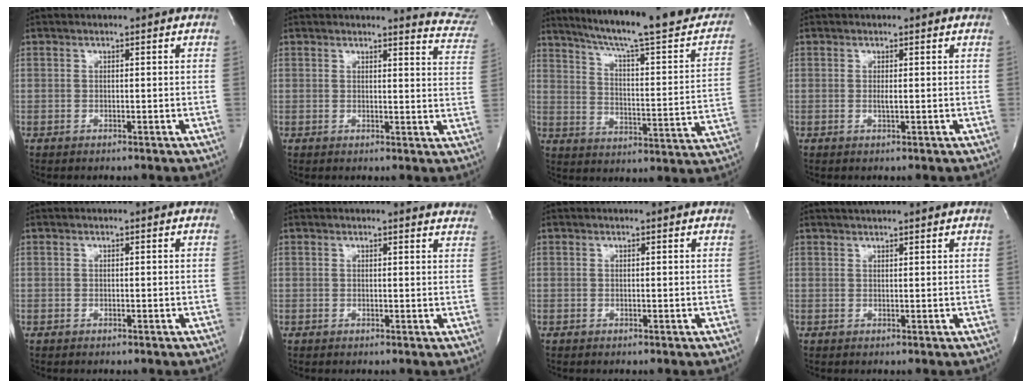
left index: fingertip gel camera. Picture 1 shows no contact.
{"total": 8.7, "force": [8.7, 0.2, 0.1], "torque": [0.017, -0.084, 0.060]}
{"total": 25.5, "force": [21.6, 2.6, 13.3], "torque": [-0.200, -0.035, 0.282]}
{"total": 0.9, "force": [0.1, 0.0, 0.9], "torque": [-0.023, -0.003, 0.001]}
{"total": 0.0}
{"total": 6.4, "force": [6.3, 0.8, 0.5], "torque": [0.011, -0.021, 0.036]}
{"total": 1.1, "force": [1.0, 0.1, 0.1], "torque": [-0.012, 0.001, 0.007]}
{"total": 4.0, "force": [3.6, 0.0, 1.7], "torque": [-0.026, 0.025, 0.049]}